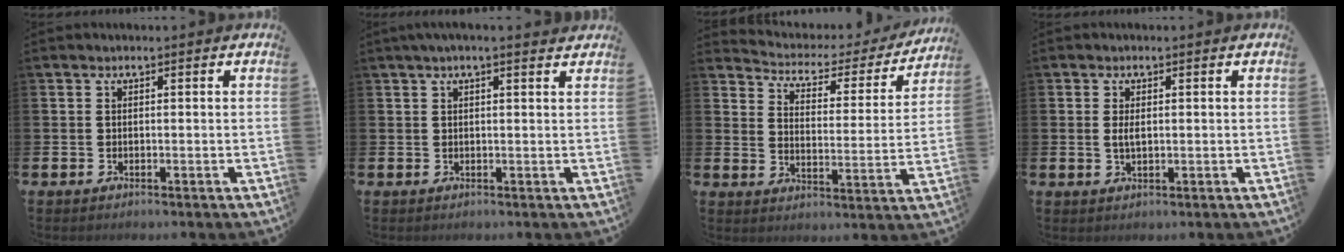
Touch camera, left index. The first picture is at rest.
{"total": 2.0, "force": [1.5, 0.1, 1.3], "torque": [-0.015, -0.001, 0.025]}
{"total": 4.0, "force": [3.4, 1.8, 0.8], "torque": [-0.044, -0.027, 0.049]}
{"total": 1.8, "force": [0.2, 0.8, 1.6], "torque": [-0.025, 0.001, 0.001]}